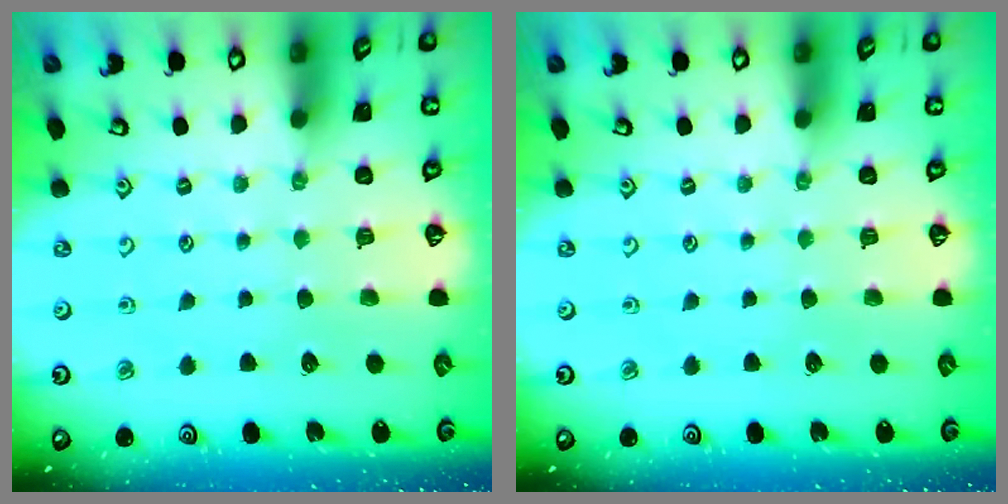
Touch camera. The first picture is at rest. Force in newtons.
{"total": 0.0}